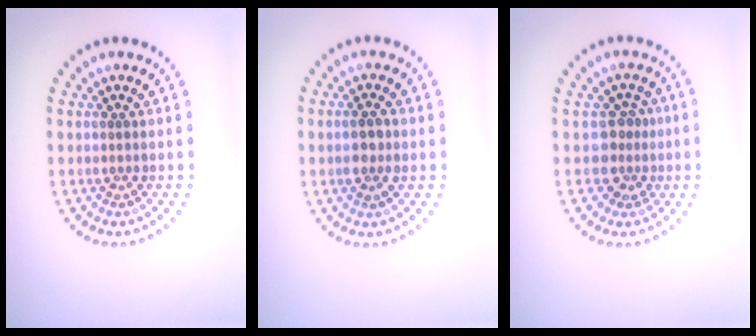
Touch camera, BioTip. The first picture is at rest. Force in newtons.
{"total": 2.0, "press": 1.9, "slide": 0.6}
{"total": 2.6, "press": 1.9, "slide": 1.7}